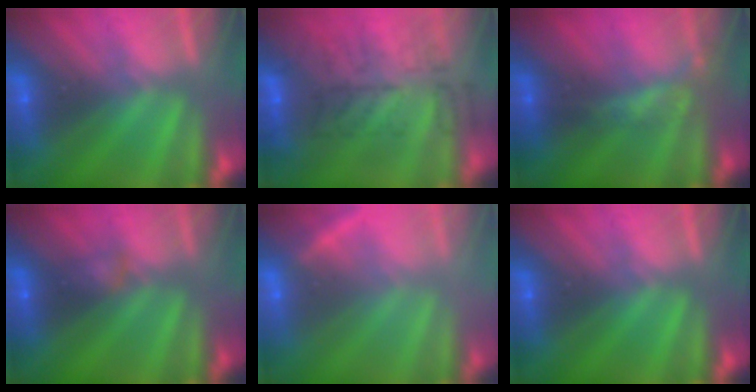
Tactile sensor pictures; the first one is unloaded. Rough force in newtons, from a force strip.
{"total": 10.2}
{"total": 2.1}
{"total": 2.2}
{"total": 2.4}
{"total": 0.0}